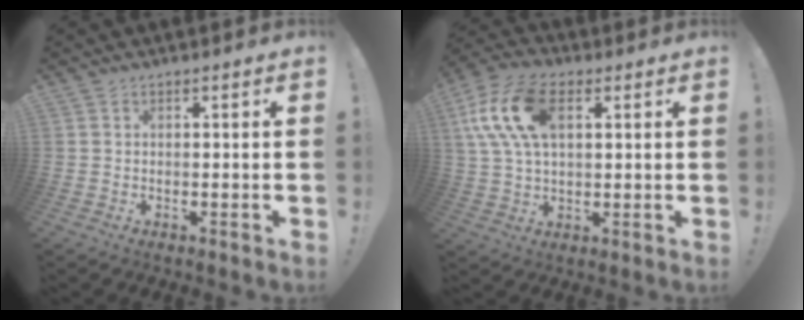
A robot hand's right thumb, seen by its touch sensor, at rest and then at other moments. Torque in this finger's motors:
{"motor_torque": [-0.10, 0.98, 1.39, 0.51, 0.36]}